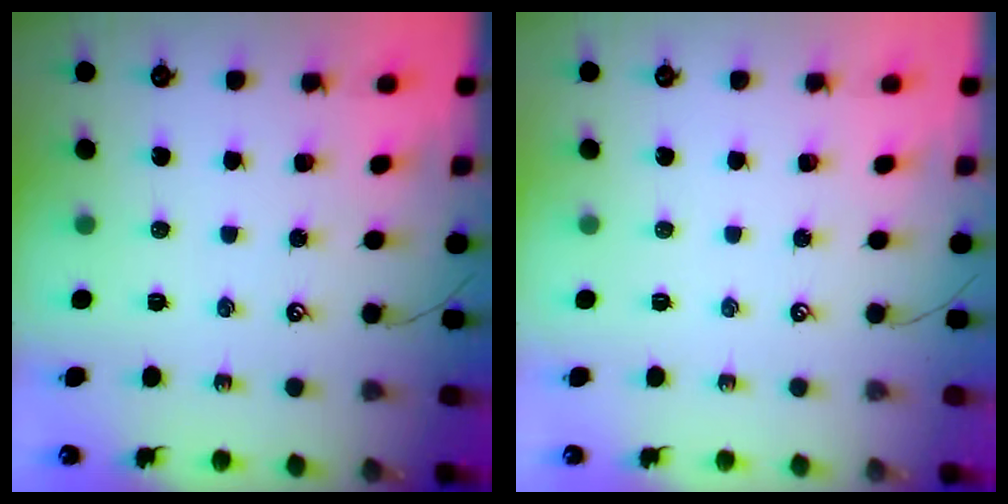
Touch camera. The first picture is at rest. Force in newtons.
{"total": 0.0}